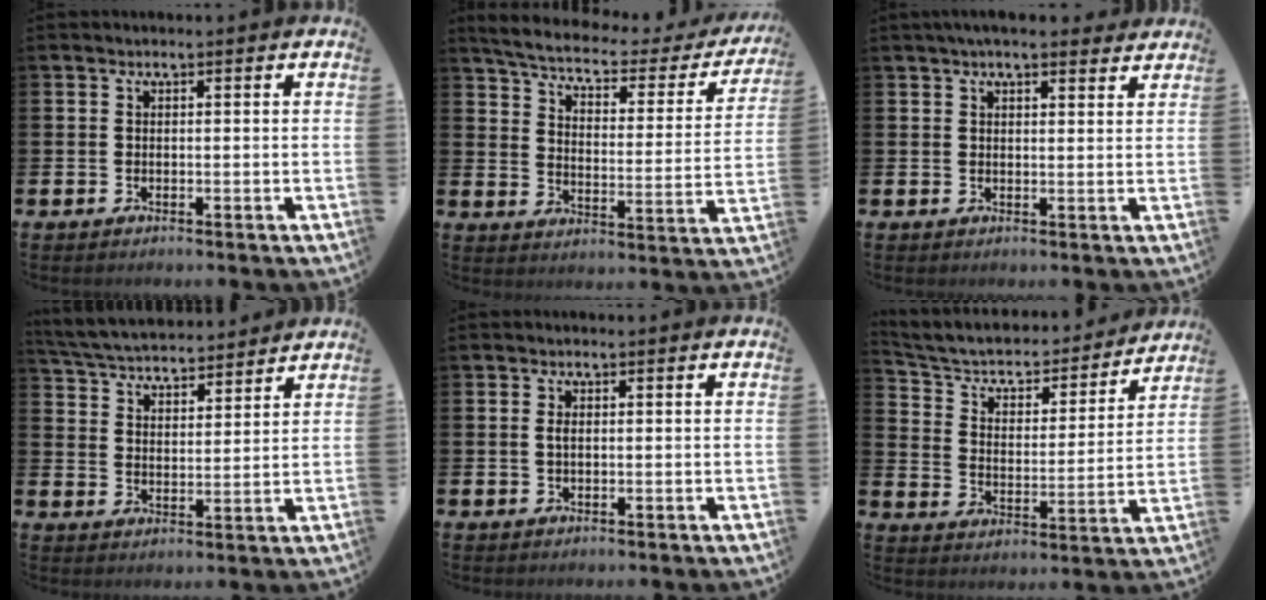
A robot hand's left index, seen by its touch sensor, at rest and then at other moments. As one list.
[{"total": 4.9, "force": [4.2, 1.4, 2.1], "torque": [-0.069, -0.032, 0.063]}, {"total": 3.6, "force": [3.3, 0.7, 1.2], "torque": [-0.025, -0.010, 0.060]}, {"total": 5.4, "force": [5.3, 0.9, 0.4], "torque": [-0.033, -0.036, 0.092]}, {"total": 1.0, "force": [0.1, 0.5, 0.9], "torque": [-0.018, 0.005, 0.000]}, {"total": 6.0, "force": [5.3, 2.2, 1.7], "torque": [-0.070, -0.038, 0.085]}]